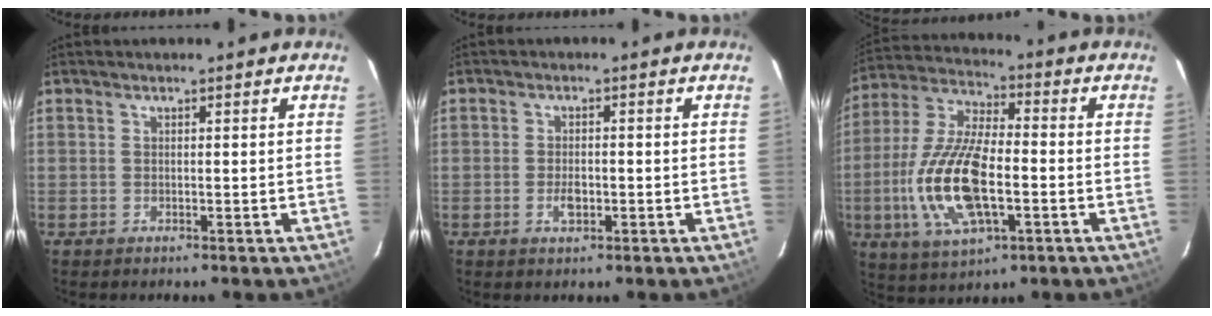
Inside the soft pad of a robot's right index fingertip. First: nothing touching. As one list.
[{"total": 2.9, "force": [-1.2, 1.5, 2.2], "torque": [-0.041, 0.001, -0.020]}, {"total": 17.6, "force": [-4.3, 7.2, 15.4], "torque": [-0.330, -0.006, -0.080]}]